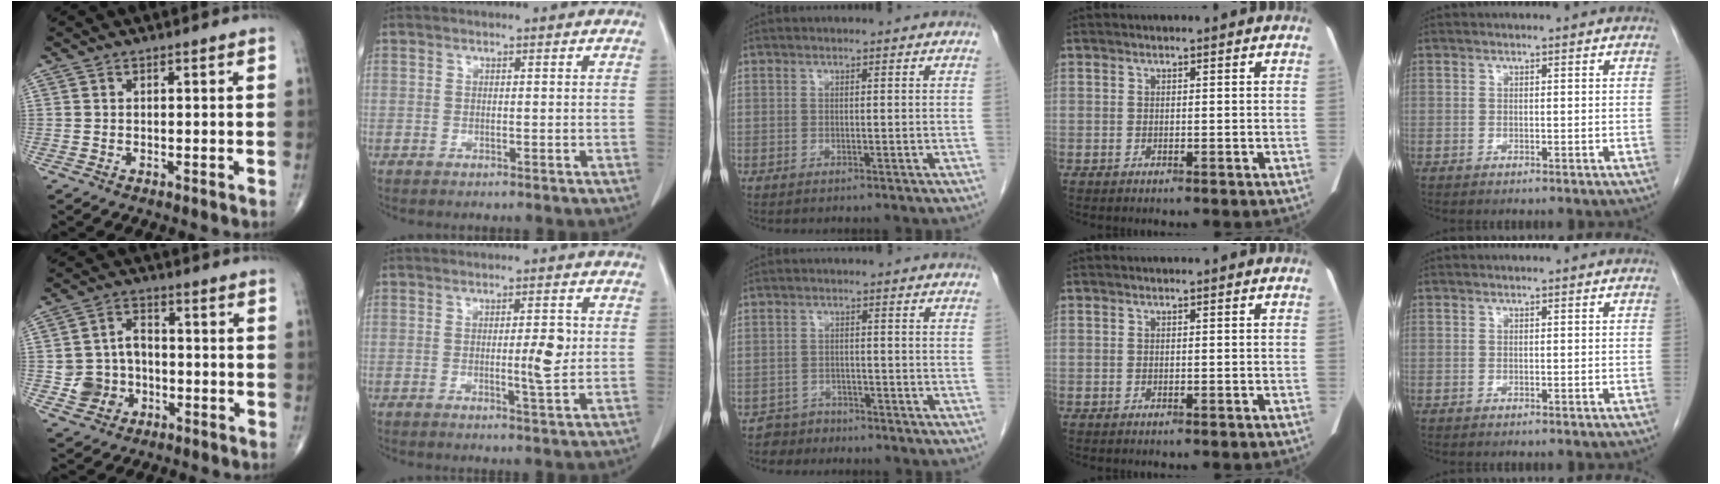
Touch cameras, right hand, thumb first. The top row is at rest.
{"thumb": {"total": 7.8, "force": [-2.3, 6.8, 3.0], "torque": [-0.028, 0.025, -0.039]}, "index": {"total": 4.2, "force": [0.0, 0.5, 4.2], "torque": [-0.065, -0.002, 0.001]}, "middle": {"total": 2.7, "force": [-2.1, 1.5, -0.8], "torque": [0.013, 0.007, -0.037]}}